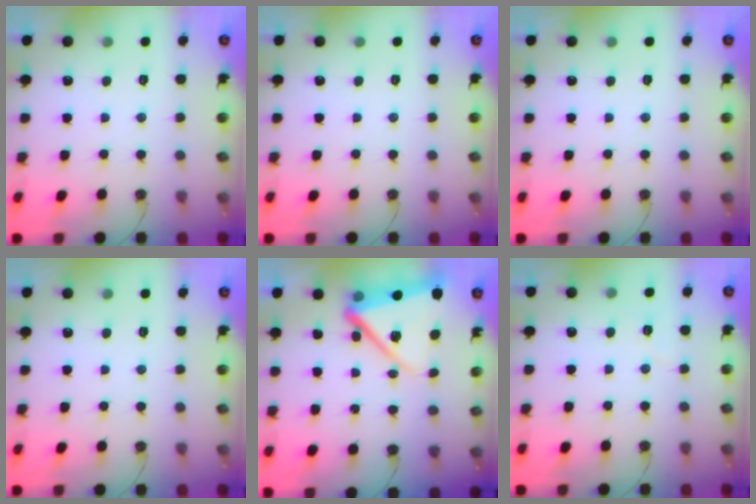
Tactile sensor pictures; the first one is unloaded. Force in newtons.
{"total": 0.0}
{"total": 0.0}
{"total": 0.0}
{"total": 13.7, "press": 13.7, "slide": 1.1}
{"total": 5.0, "press": 4.9, "slide": 1.2}